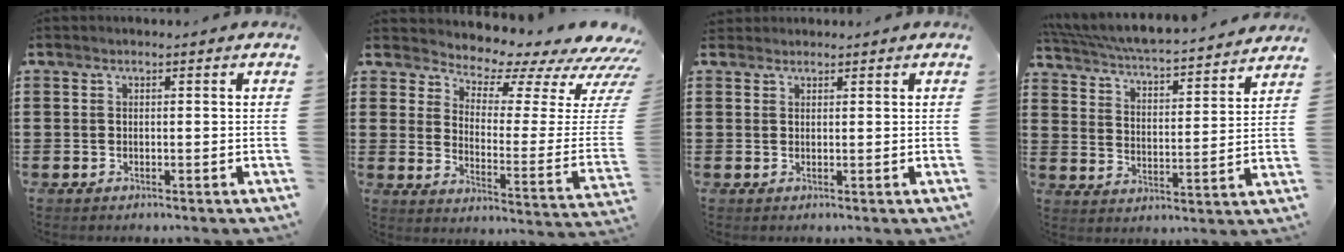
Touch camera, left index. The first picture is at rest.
{"total": 5.3, "force": [5.0, 0.8, 1.5], "torque": [-0.035, -0.064, 0.078]}
{"total": 1.1, "force": [1.0, 0.5, 0.1], "torque": [-0.003, 0.003, 0.020]}
{"total": 5.1, "force": [4.9, -0.3, 1.4], "torque": [-0.052, -0.041, 0.078]}